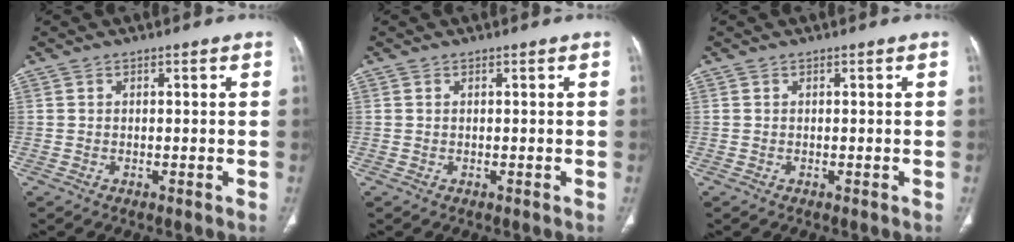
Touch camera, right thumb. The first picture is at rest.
{"total": 0.0}
{"total": 0.0}